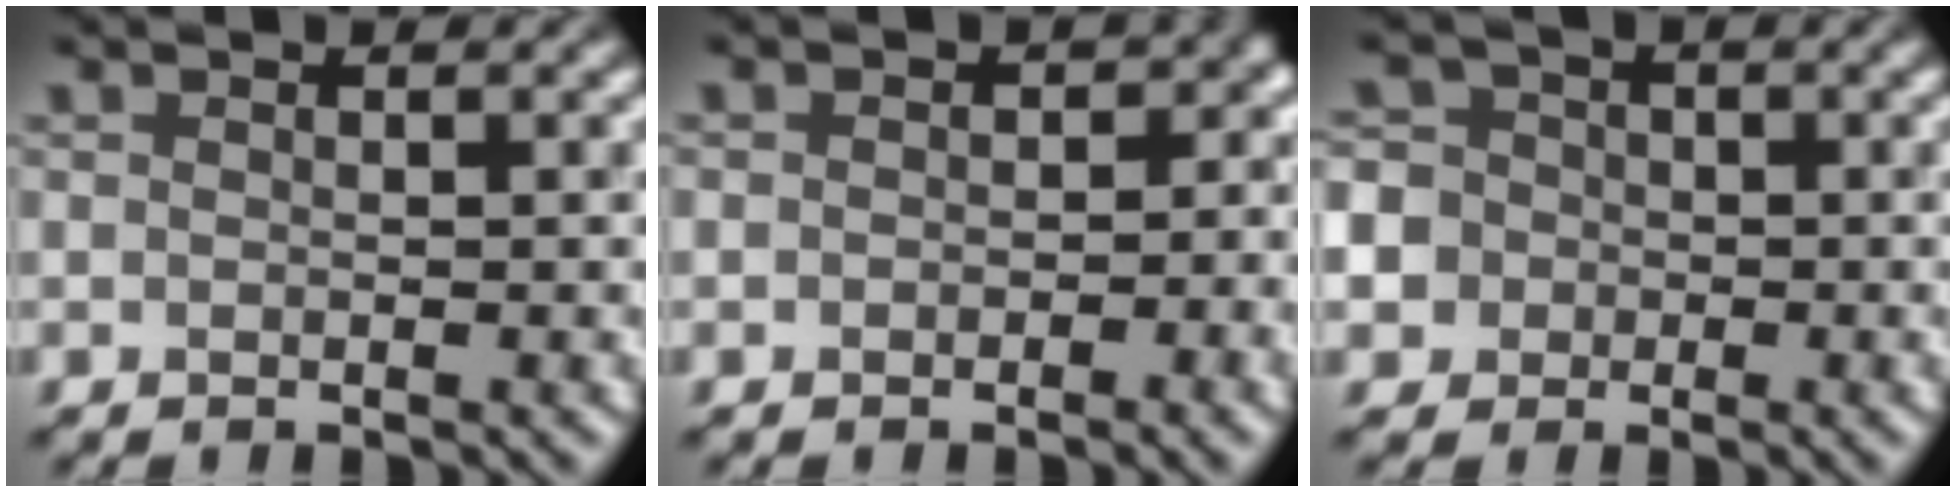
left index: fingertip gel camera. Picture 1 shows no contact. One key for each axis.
{"total": 3.8, "fx": -0.3, "fy": 3.1, "fz": 2.2, "tx": 0.019, "ty": 0.007, "tz": -0.020}
{"total": 8.6, "fx": -2.1, "fy": 8.0, "fz": 2.2, "tx": -0.060, "ty": 0.007, "tz": -0.077}